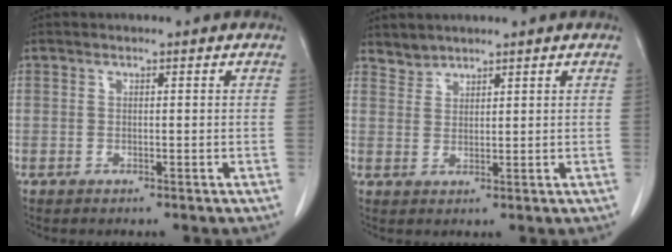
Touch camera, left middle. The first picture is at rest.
{"total": 2.1, "force": [2.0, 0.5, -0.4], "torque": [0.009, 0.005, 0.039]}